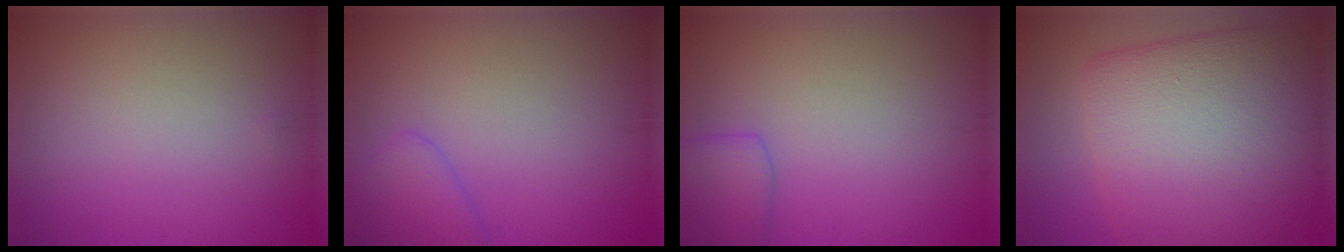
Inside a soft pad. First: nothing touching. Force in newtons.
{"total": 2.5, "press": 2.5, "slide": 0.2}
{"total": 2.7, "press": 2.6, "slide": 0.2}
{"total": 13.0, "press": 13.0, "slide": 0.4}